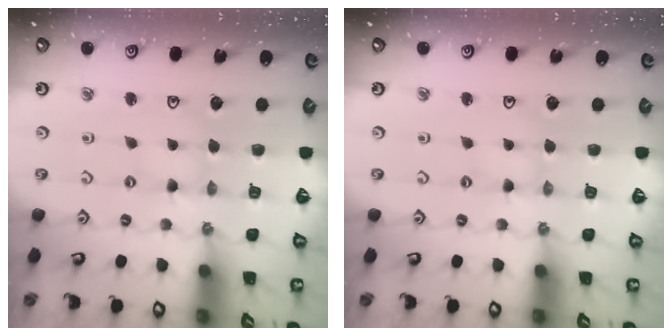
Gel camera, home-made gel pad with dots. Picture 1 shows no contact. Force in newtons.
{"total": 0.0}